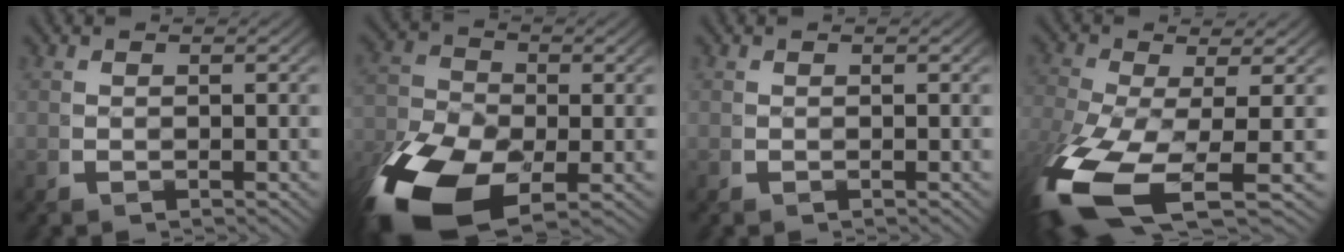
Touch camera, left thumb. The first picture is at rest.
{"total": 12.1, "force": [-5.4, 7.1, 8.1], "torque": [-0.161, -0.050, -0.072]}
{"total": 0.0}
{"total": 11.7, "force": [-4.5, 5.8, 9.1], "torque": [-0.217, -0.052, -0.051]}